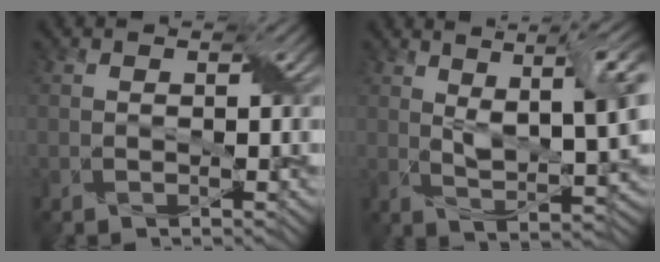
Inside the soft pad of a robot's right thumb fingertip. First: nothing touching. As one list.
[{"total": 9.3, "force": [3.1, 3.2, 8.1], "torque": [-0.152, 0.003, 0.056]}]